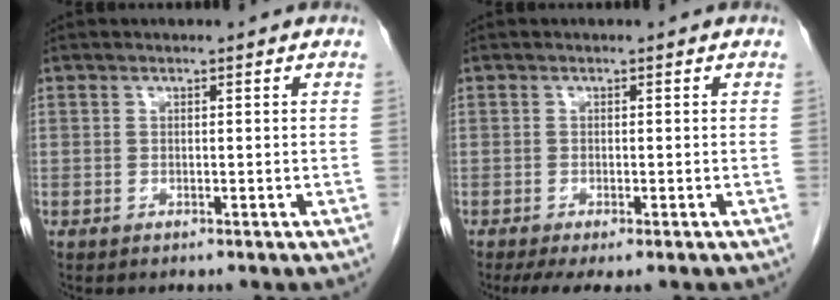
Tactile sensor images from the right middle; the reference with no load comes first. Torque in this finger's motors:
{"motor_torque": [0.59, -0.39, 0.07, 0.05]}